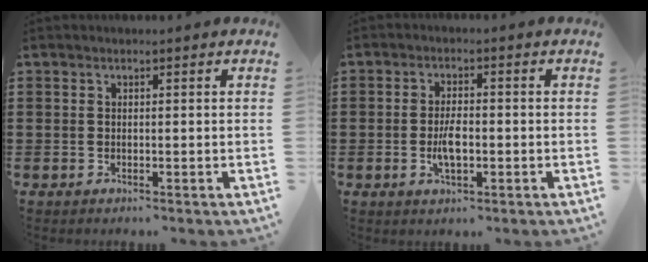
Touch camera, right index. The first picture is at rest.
{"total": 4.4, "force": [-1.0, 1.5, 4.0], "torque": [-0.085, -0.005, -0.020]}